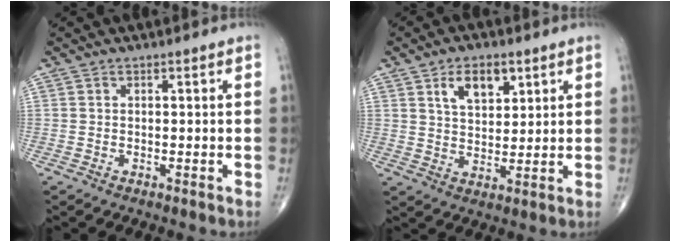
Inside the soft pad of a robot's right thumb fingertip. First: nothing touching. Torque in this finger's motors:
{"motor_torque": [0.05, 0.10, 0.49, 0.32, 0.16]}